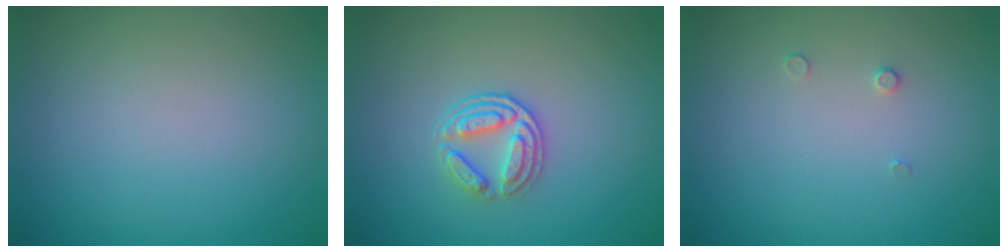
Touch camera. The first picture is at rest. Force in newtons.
{"total": 2.9, "press": 2.5, "slide": 1.6}
{"total": 0.6, "press": 0.6, "slide": 0.2}